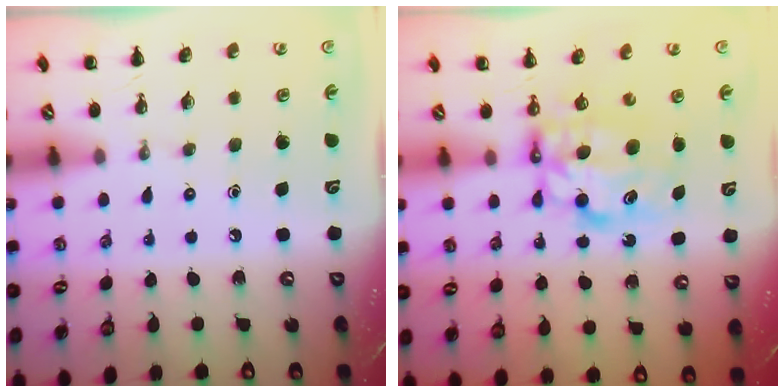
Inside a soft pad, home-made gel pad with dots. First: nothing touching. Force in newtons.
{"total": 7.3, "press": 7.2, "slide": 1.0}